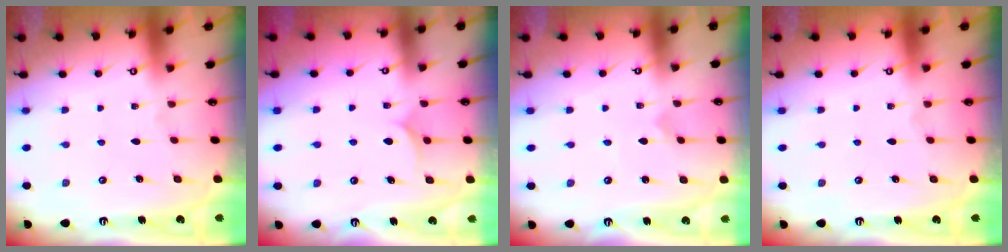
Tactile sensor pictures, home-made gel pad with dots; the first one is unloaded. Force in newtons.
{"total": 5.4, "press": 5.4, "slide": 0.3}
{"total": 0.0}
{"total": 0.0}